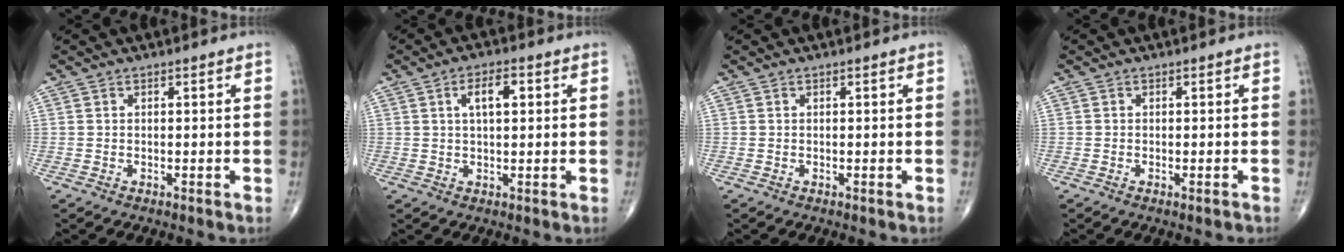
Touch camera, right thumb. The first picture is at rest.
{"total": 5.1, "force": [1.4, 2.2, 4.4], "torque": [-0.068, 0.005, 0.023]}
{"total": 0.0}
{"total": 0.8, "force": [-0.5, 0.2, 0.6], "torque": [-0.010, -0.001, -0.006]}